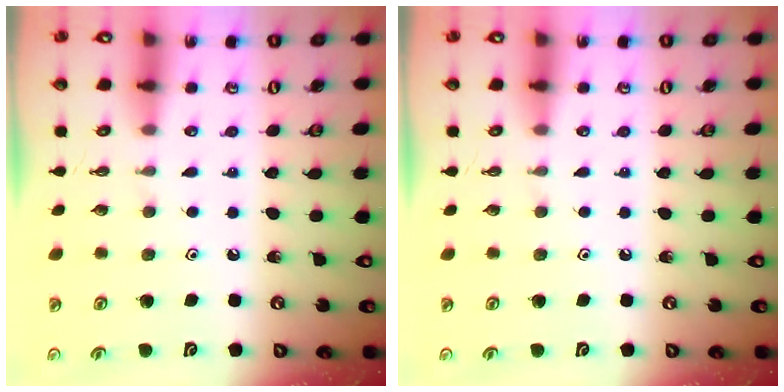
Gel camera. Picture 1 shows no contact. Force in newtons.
{"total": 0.0}